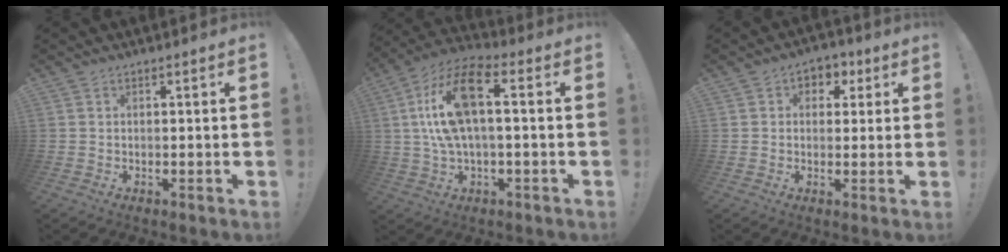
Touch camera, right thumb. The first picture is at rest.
{"total": 16.3, "force": [2.3, 6.7, 14.7], "torque": [-0.283, 0.009, 0.035]}
{"total": 4.8, "force": [1.1, 4.3, 2.0], "torque": [-0.012, 0.000, 0.018]}